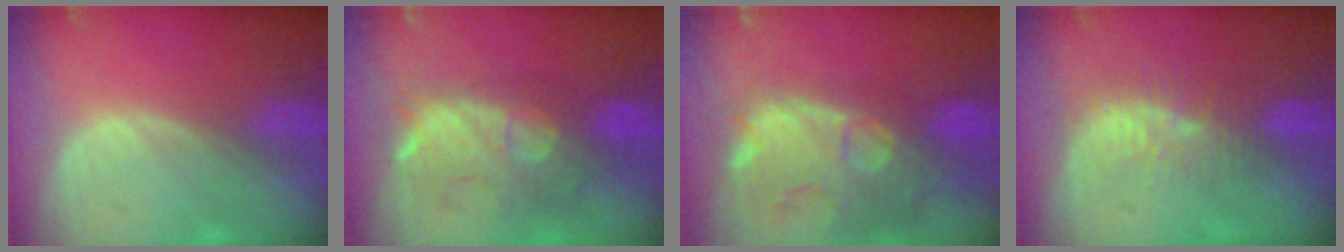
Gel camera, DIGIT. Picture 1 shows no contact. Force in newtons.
{"total": 9.4, "press": 9.2, "slide": 1.9}
{"total": 14.0, "press": 11.5, "slide": 8.1}
{"total": 6.0, "press": 5.7, "slide": 1.9}